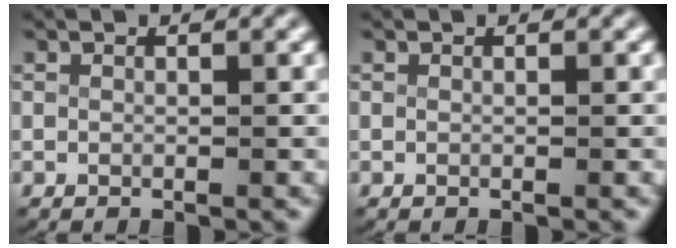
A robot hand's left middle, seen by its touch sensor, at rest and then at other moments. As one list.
[{"total": 0.0}]